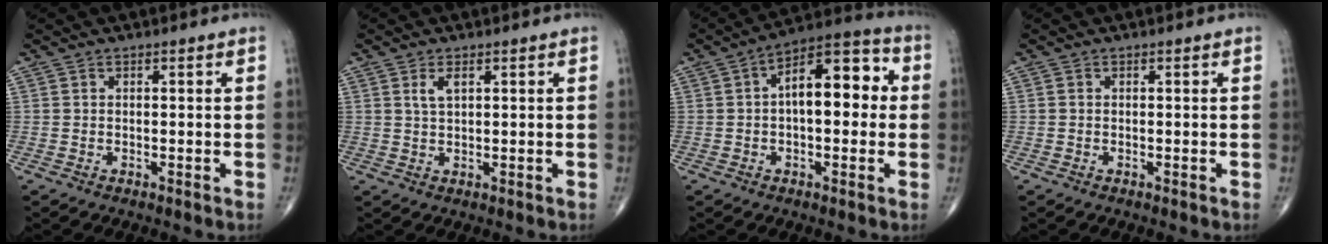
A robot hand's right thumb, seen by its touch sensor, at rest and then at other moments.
{"total": 2.4, "force": [1.1, 1.1, 1.9], "torque": [-0.040, 0.000, 0.024]}
{"total": 13.3, "force": [1.2, 6.4, 11.6], "torque": [-0.146, 0.035, 0.007]}
{"total": 0.0}